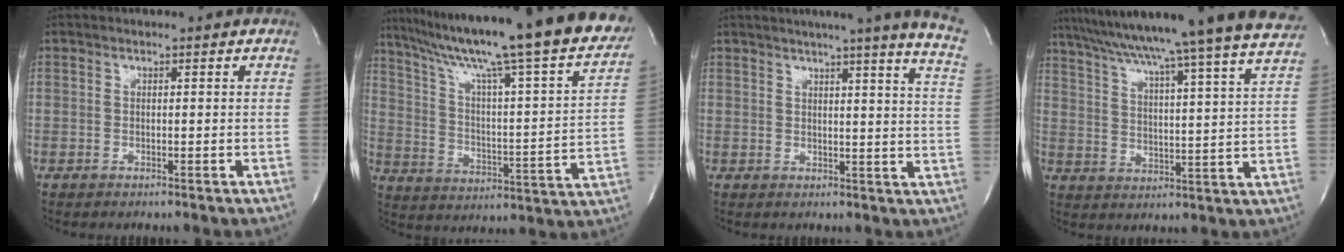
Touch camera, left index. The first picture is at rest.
{"total": 31.6, "force": [26.7, 1.1, 16.8], "torque": [-0.273, -0.074, 0.355]}
{"total": 17.2, "force": [13.5, -1.3, 10.5], "torque": [-0.149, -0.043, 0.148]}
{"total": 28.6, "force": [25.3, -2.1, 13.1], "torque": [-0.221, -0.049, 0.336]}